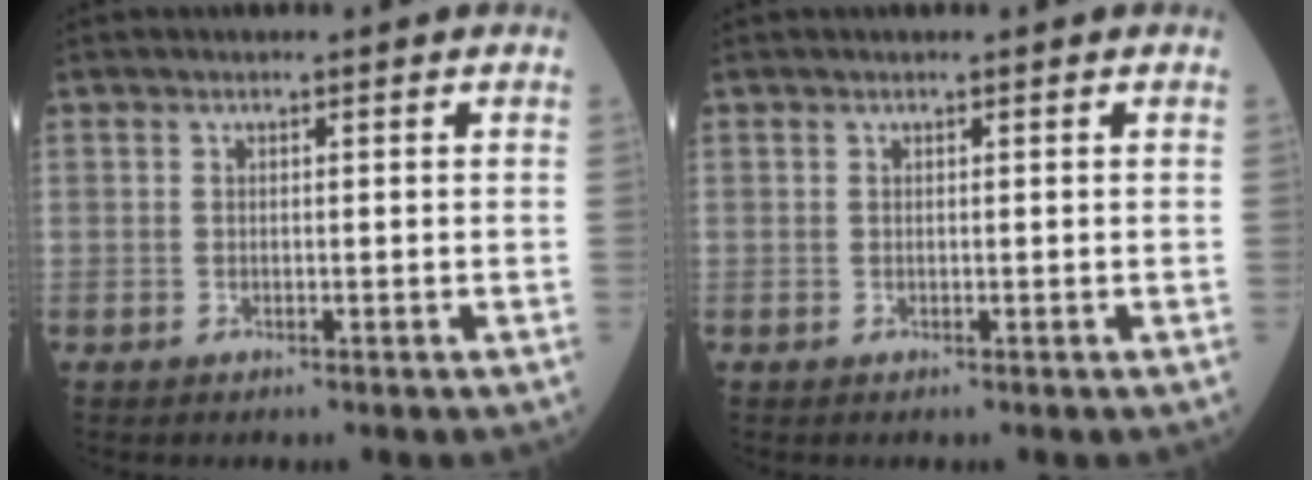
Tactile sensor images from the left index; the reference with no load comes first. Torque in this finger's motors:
{"motor_torque": [0.11, 0.01, 0.02, 0.01]}